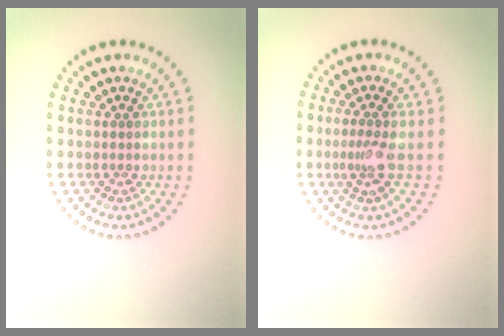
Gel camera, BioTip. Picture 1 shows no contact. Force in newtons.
{"total": 2.1, "press": 1.6, "slide": 1.3}